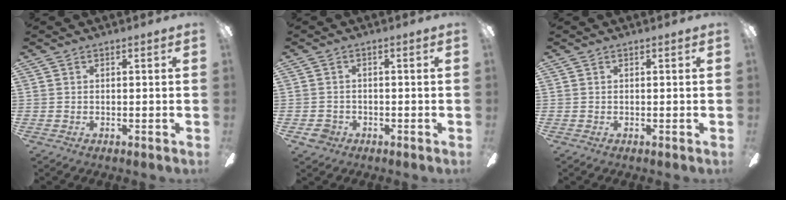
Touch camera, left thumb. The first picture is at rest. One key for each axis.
{"total": 2.9, "fx": -1.5, "fy": 2.4, "fz": 0.7, "tx": -0.015, "ty": 0.005, "tz": -0.030}
{"total": 0.0}